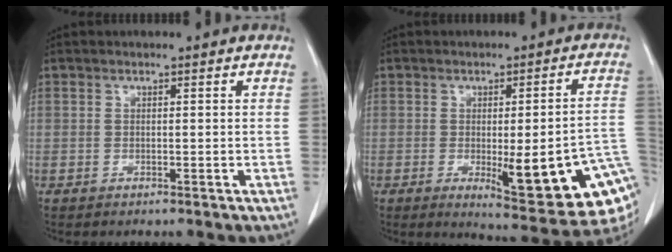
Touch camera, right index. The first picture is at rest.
{"total": 18.9, "force": [-5.3, 3.5, 17.8], "torque": [-0.139, 0.002, -0.051]}